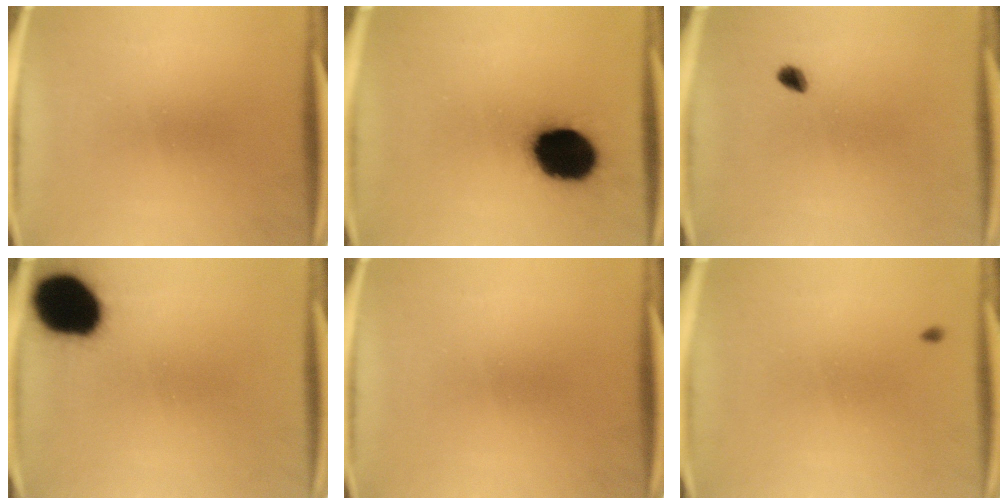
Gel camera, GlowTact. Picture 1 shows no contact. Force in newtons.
{"total": 18.1}
{"total": 1.7}
{"total": 17.4}
{"total": 0.0}
{"total": 0.9}